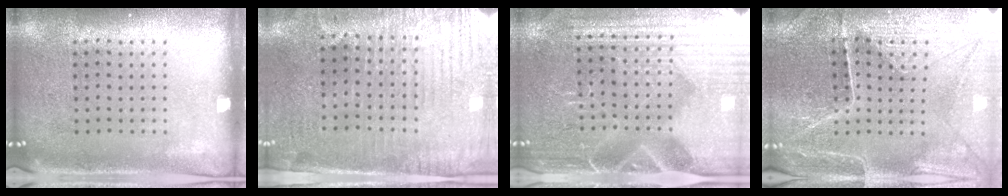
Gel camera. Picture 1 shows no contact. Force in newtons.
{"total": 3.2, "press": 2.9, "slide": 1.4}
{"total": 4.7, "press": 4.5, "slide": 1.5}
{"total": 2.9, "press": 2.9, "slide": 0.2}